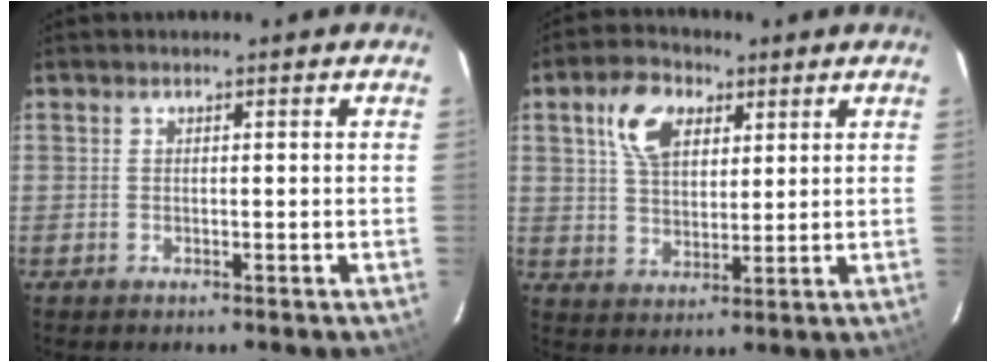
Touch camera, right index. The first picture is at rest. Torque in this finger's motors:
{"motor_torque": [0.73, 0.43, 0.50, 0.07]}